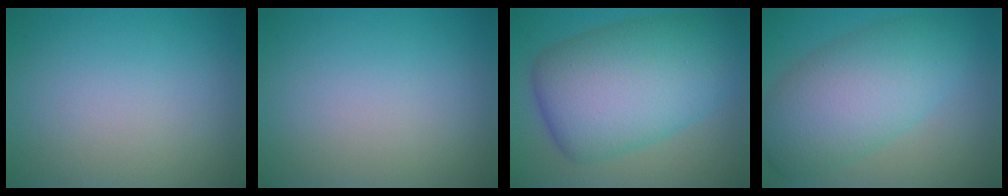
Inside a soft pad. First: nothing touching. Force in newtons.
{"total": 0.0}
{"total": 11.4, "press": 11.4, "slide": 0.2}
{"total": 8.0, "press": 8.0, "slide": 0.2}